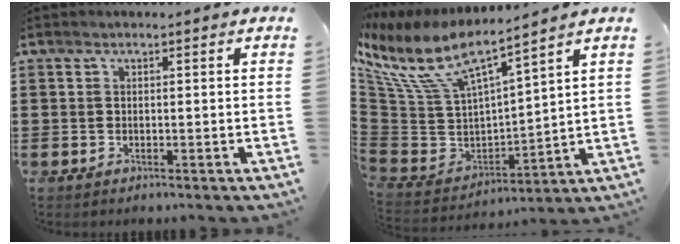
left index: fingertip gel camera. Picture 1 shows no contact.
{"total": 9.3, "force": [6.6, 2.9, 6.0], "torque": [-0.161, -0.054, 0.107]}